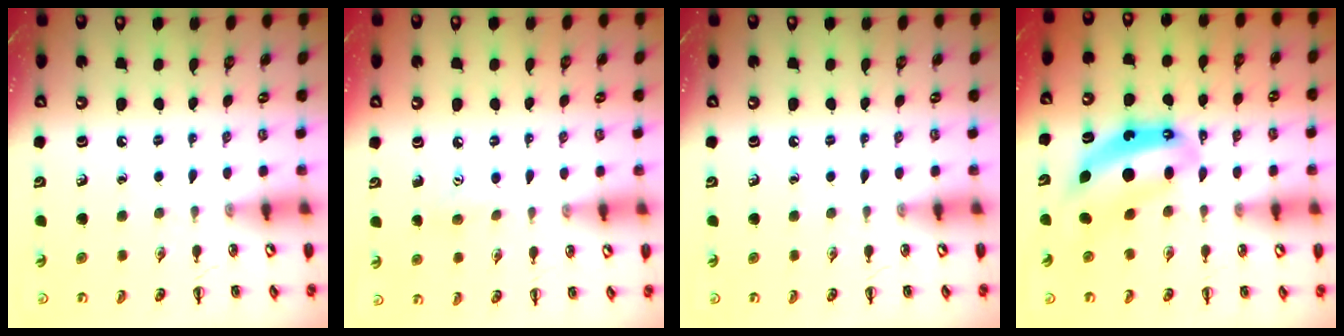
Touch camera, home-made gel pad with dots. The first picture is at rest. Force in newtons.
{"total": 6.5, "press": 6.3, "slide": 1.5}
{"total": 0.0}
{"total": 9.1, "press": 8.8, "slide": 2.2}